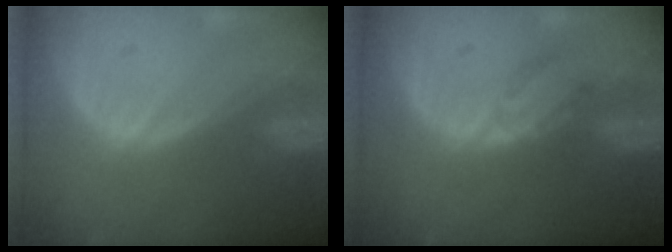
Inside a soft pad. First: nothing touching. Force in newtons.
{"total": 2.5, "press": 2.5, "slide": 0.3}